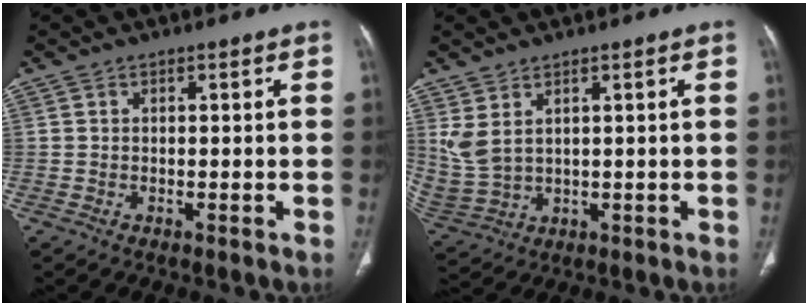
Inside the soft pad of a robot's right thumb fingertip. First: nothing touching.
{"total": 6.6, "force": [2.7, 3.7, 4.8], "torque": [-0.113, -0.011, 0.073]}